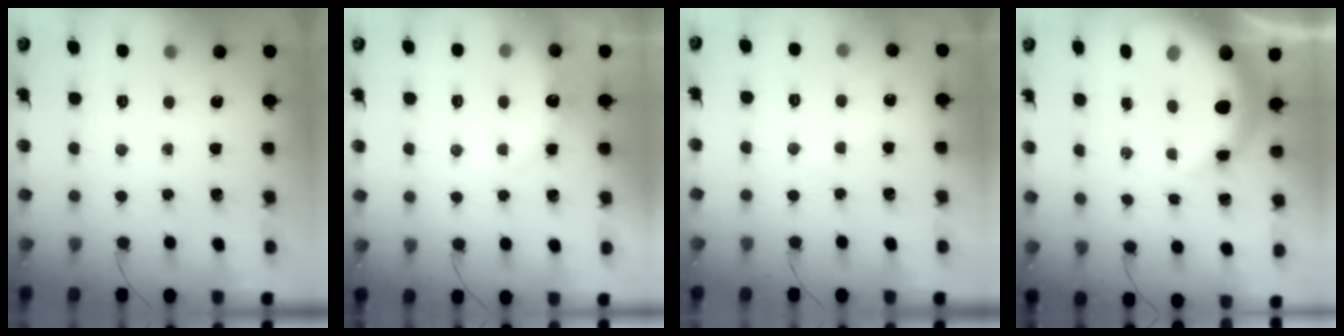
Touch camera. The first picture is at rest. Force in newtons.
{"total": 7.5, "press": 7.4, "slide": 1.5}
{"total": 4.9, "press": 4.8, "slide": 0.7}
{"total": 10.5, "press": 10.3, "slide": 2.3}